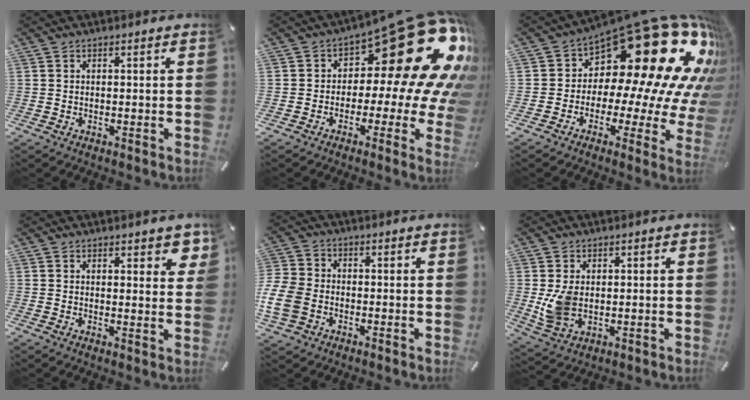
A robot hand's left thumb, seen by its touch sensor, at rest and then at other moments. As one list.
[{"total": 27.4, "force": [10.3, 12.5, 22.1], "torque": [-0.291, -0.090, 0.187]}, {"total": 29.2, "force": [13.3, 13.8, 22.0], "torque": [-0.286, -0.141, 0.249]}, {"total": 4.2, "force": [3.0, 2.0, 2.2], "torque": [-0.018, -0.018, 0.047]}, {"total": 8.8, "force": [-2.6, 7.2, 4.2], "torque": [-0.106, 0.021, -0.047]}, {"total": 7.3, "force": [0.4, 5.4, 4.9], "torque": [-0.101, -0.007, 0.008]}]